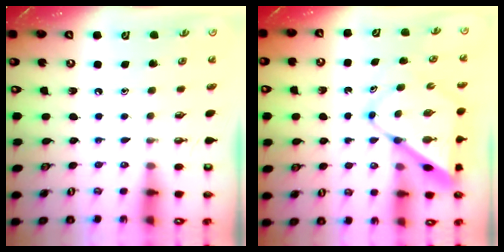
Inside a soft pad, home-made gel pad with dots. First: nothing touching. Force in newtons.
{"total": 9.6, "press": 9.6, "slide": 1.0}